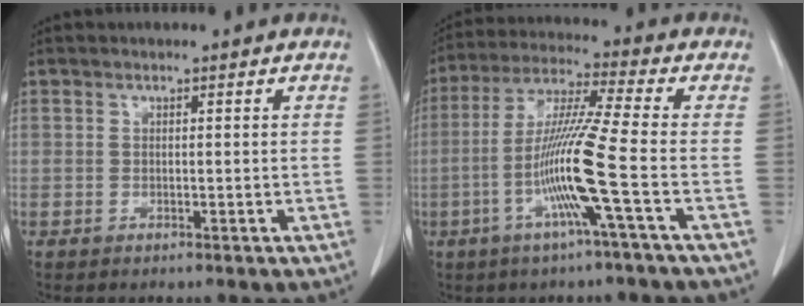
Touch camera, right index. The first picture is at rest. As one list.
[{"total": 12.0, "force": [-3.5, -1.9, 11.3], "torque": [-0.220, -0.005, -0.073]}]